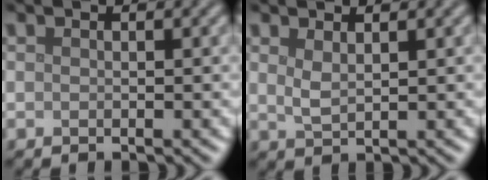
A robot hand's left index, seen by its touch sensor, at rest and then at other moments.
{"total": 1.6, "force": [1.0, 0.5, 1.1], "torque": [-0.027, -0.004, 0.022]}